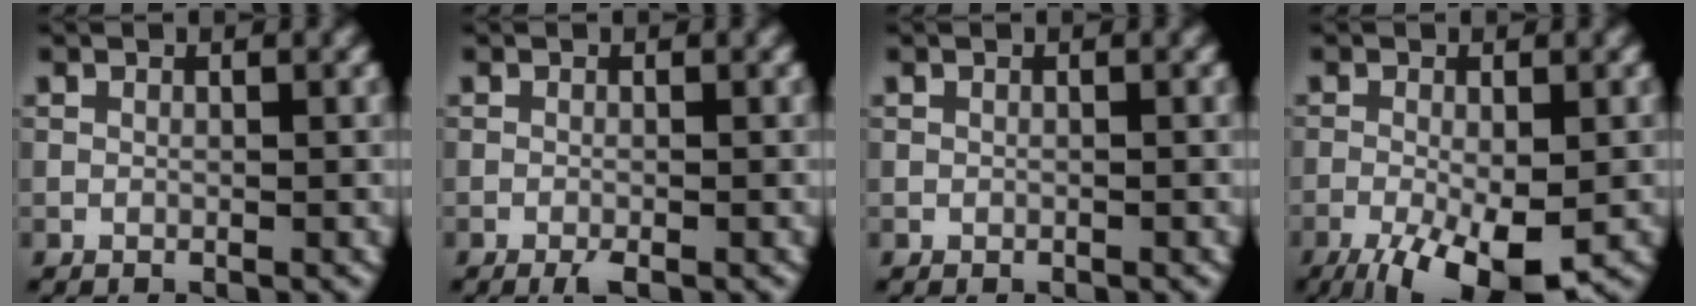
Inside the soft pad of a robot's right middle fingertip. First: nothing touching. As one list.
[{"total": 1.3, "force": [-0.8, 0.1, 0.9], "torque": [-0.015, -0.002, -0.016]}, {"total": 0.0}, {"total": 8.0, "force": [-3.9, 2.6, 6.4], "torque": [-0.118, -0.016, -0.061]}]